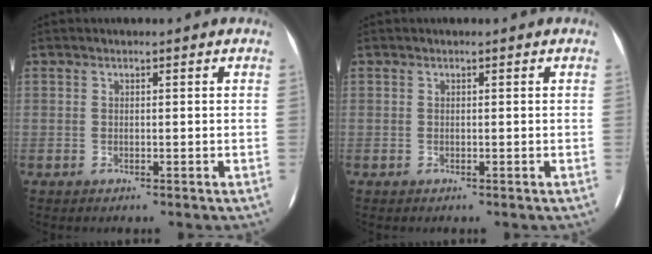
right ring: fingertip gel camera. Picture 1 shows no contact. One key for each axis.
{"total": 0.0}